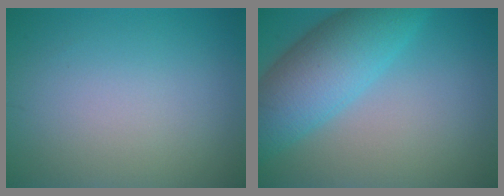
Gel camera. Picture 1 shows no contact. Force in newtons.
{"total": 7.9, "press": 7.9, "slide": 0.2}